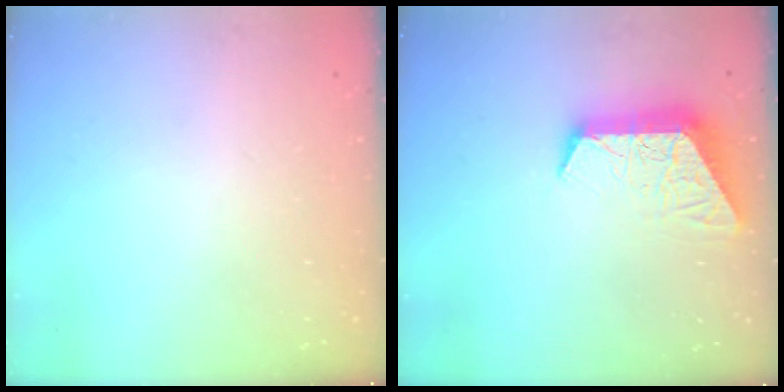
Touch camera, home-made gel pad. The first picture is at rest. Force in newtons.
{"total": 10.8, "press": 10.8, "slide": 0.9}